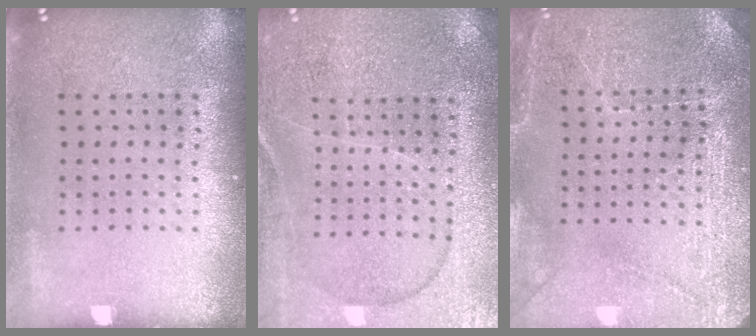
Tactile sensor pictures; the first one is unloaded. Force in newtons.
{"total": 1.1, "press": 1.1, "slide": 0.4}
{"total": 2.9, "press": 2.9, "slide": 0.2}